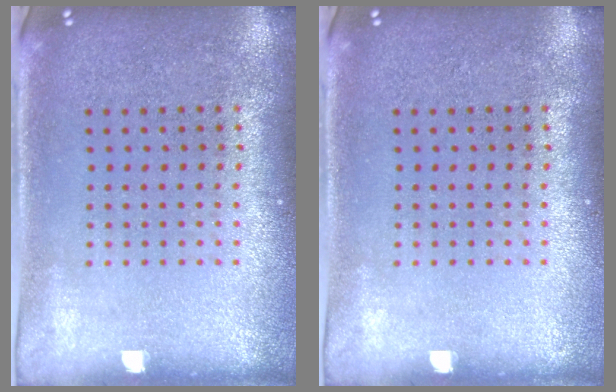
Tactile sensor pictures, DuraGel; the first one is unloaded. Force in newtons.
{"total": 0.0}